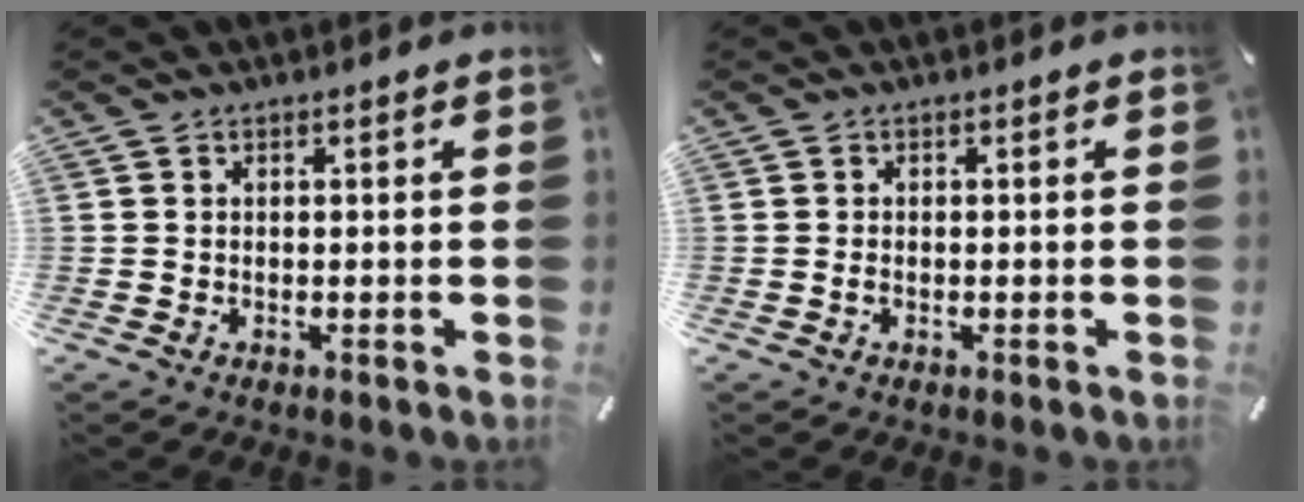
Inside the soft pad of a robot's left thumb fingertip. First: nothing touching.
{"total": 0.6, "force": [-0.3, 0.2, 0.5], "torque": [-0.008, -0.001, -0.005]}